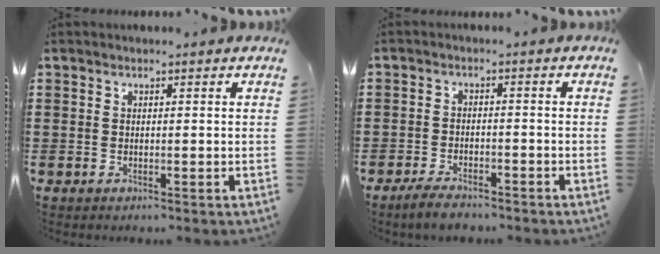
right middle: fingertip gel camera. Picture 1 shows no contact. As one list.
[{"total": 3.2, "force": [-2.9, 0.7, 1.1], "torque": [-0.029, 0.003, -0.060]}]